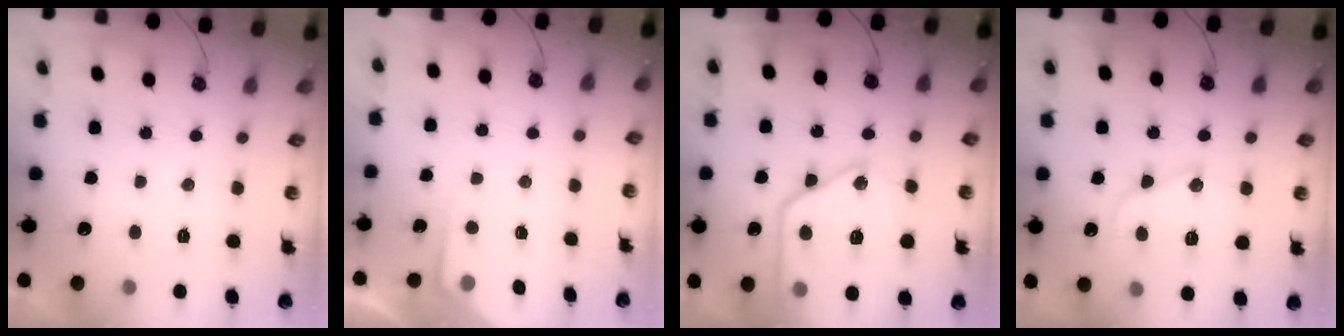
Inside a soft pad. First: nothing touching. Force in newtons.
{"total": 4.1, "press": 4.0, "slide": 0.5}
{"total": 23.8, "press": 23.7, "slide": 2.5}
{"total": 14.2, "press": 14.1, "slide": 1.2}